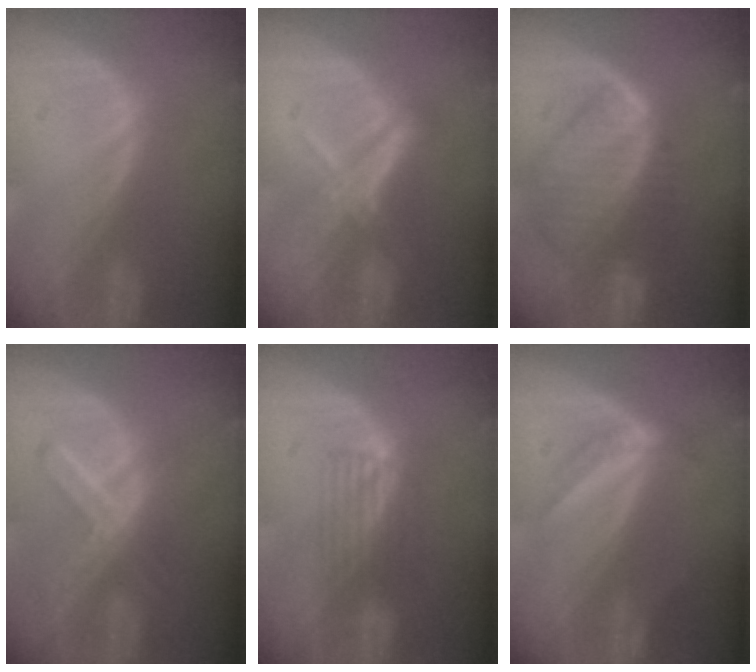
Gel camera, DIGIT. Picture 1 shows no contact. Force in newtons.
{"total": 5.6, "press": 5.2, "slide": 2.2}
{"total": 9.4, "press": 8.2, "slide": 4.7}
{"total": 7.4, "press": 6.4, "slide": 3.9}
{"total": 3.7, "press": 3.5, "slide": 1.1}
{"total": 4.5, "press": 4.0, "slide": 2.1}